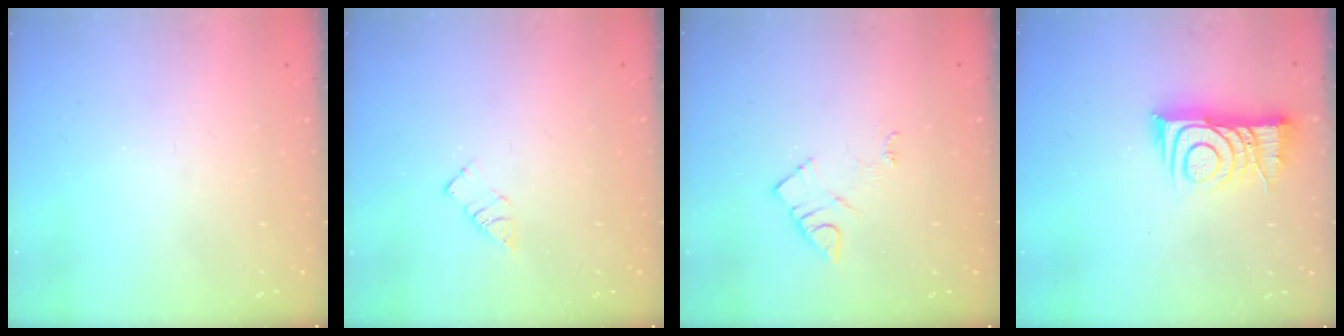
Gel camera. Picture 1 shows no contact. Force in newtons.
{"total": 3.2, "press": 3.2, "slide": 0.2}
{"total": 5.7, "press": 5.7, "slide": 0.6}
{"total": 10.3, "press": 10.3, "slide": 0.9}